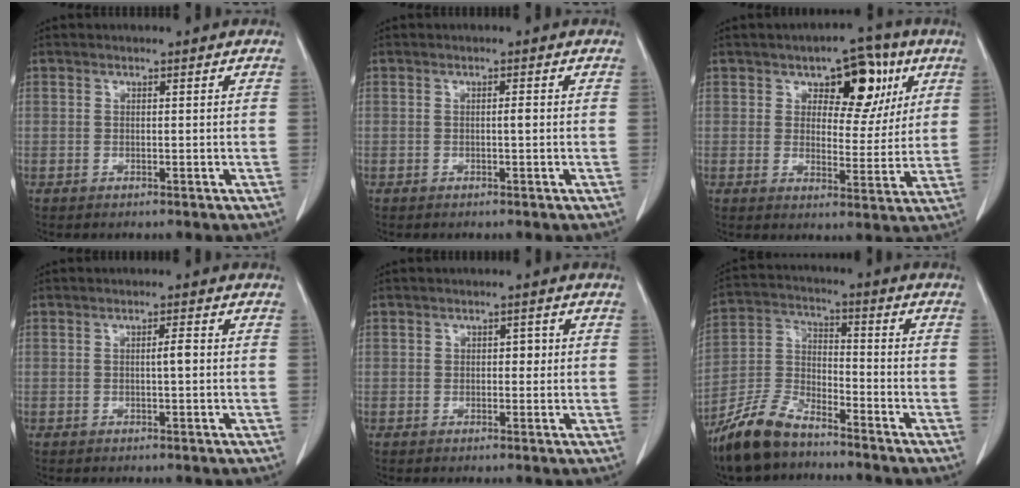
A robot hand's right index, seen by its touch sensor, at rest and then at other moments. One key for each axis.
{"total": 0.9, "fx": -0.1, "fy": 0.1, "fz": 0.9, "tx": -0.013, "ty": 0.001, "tz": -0.003}
{"total": 10.2, "fx": 4.4, "fy": 5.3, "fz": 7.5, "tx": -0.083, "ty": 0.018, "tz": 0.060}
{"total": 1.7, "fx": -0.1, "fy": 0.2, "fz": 1.7, "tx": -0.027, "ty": 0.002, "tz": -0.003}
{"total": 1.9, "fx": 0.1, "fy": 1.2, "fz": 1.5, "tx": -0.014, "ty": 0.005, "tz": -0.002}
{"total": 10.7, "fx": -8.6, "fy": 3.5, "fz": 5.3, "tx": -0.118, "ty": -0.003, "tz": -0.173}